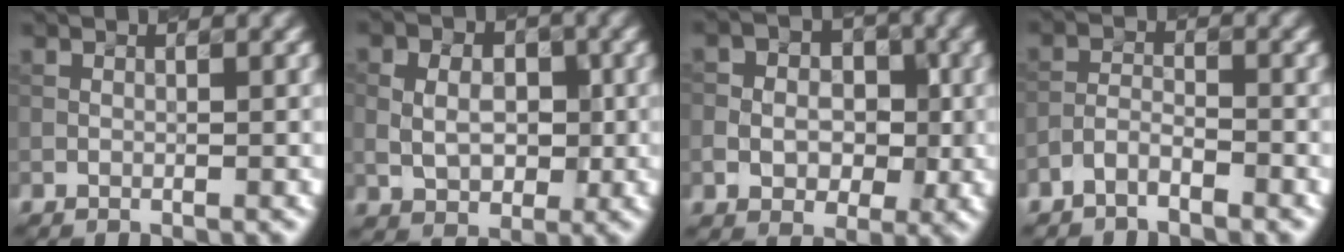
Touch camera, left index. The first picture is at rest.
{"total": 5.9, "force": [1.1, 4.7, 3.4], "torque": [-0.036, 0.028, 0.002]}
{"total": 5.1, "force": [-0.3, 4.1, 3.0], "torque": [-0.032, 0.010, -0.009]}
{"total": 2.2, "force": [-1.8, 0.8, 0.8], "torque": [-0.020, 0.010, -0.038]}